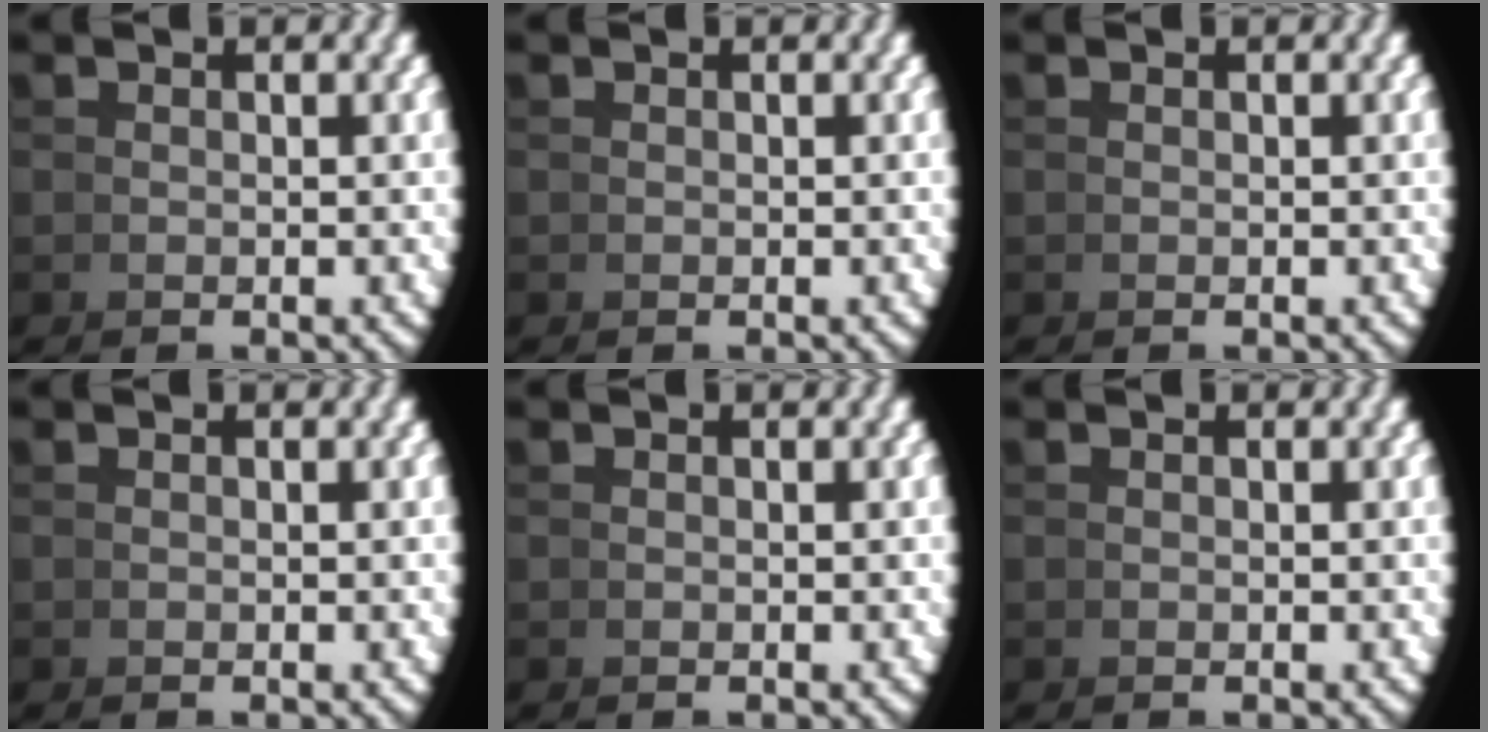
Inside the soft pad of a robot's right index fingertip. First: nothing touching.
{"total": 0.0}
{"total": 0.0}
{"total": 0.0}
{"total": 0.0}
{"total": 0.0}